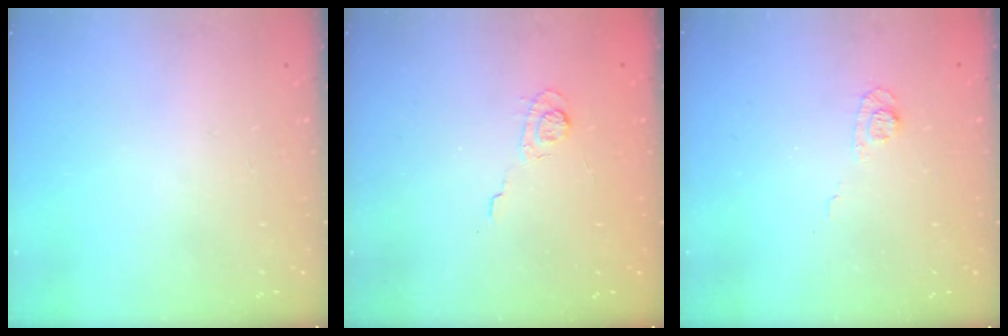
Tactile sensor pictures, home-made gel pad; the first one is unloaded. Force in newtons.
{"total": 3.1, "press": 2.7, "slide": 1.5}
{"total": 5.5, "press": 5.4, "slide": 1.2}